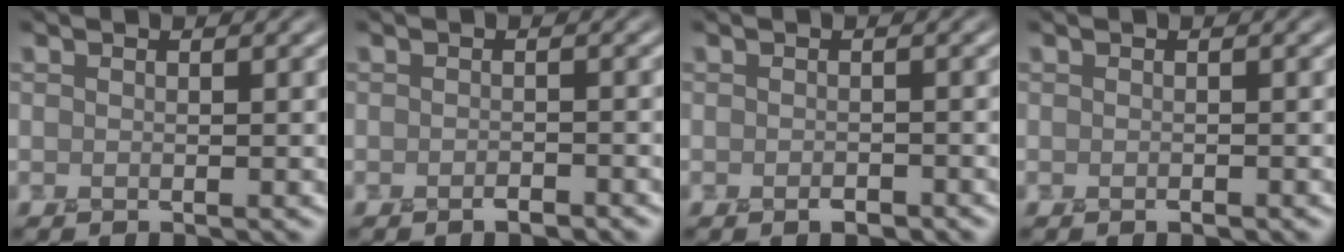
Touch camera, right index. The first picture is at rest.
{"total": 1.1, "force": [-0.8, 0.3, 0.6], "torque": [-0.012, -0.007, -0.014]}
{"total": 1.1, "force": [-0.7, 0.6, 0.7], "torque": [-0.014, -0.009, -0.012]}
{"total": 0.6, "force": [-0.3, 0.2, 0.4], "torque": [-0.009, -0.006, -0.005]}